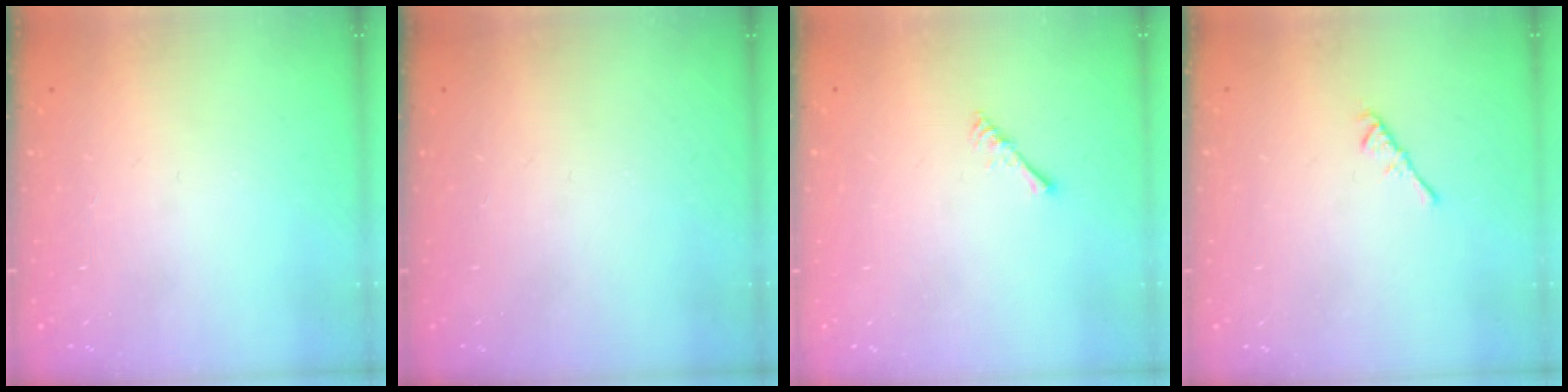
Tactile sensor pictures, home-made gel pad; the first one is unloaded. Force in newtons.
{"total": 0.0}
{"total": 1.7, "press": 1.6, "slide": 0.4}
{"total": 2.4, "press": 2.3, "slide": 0.6}